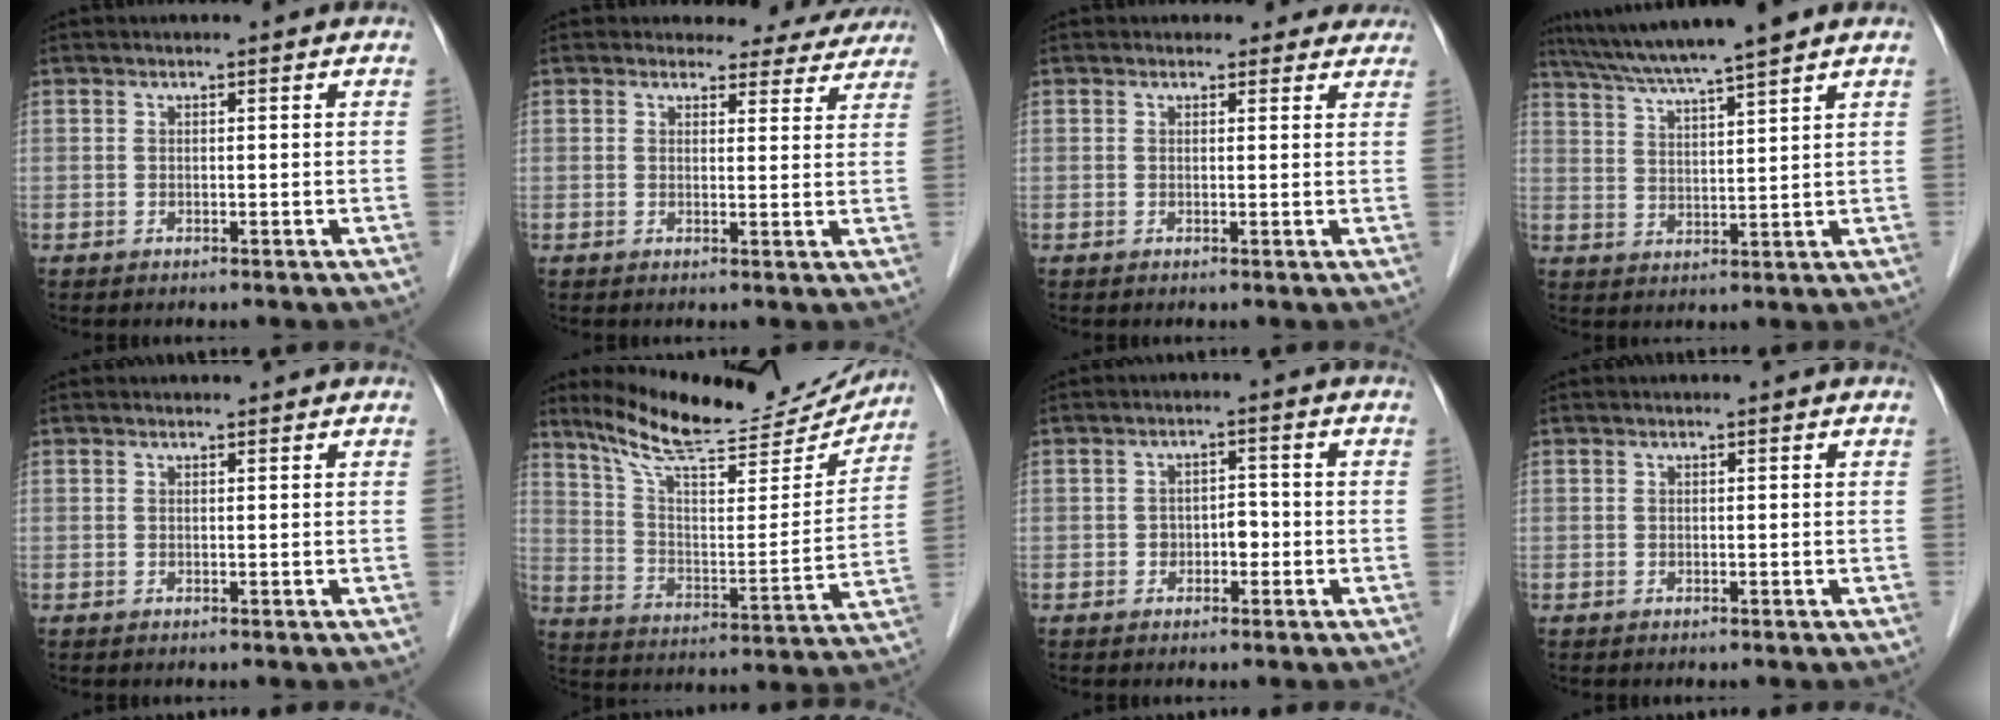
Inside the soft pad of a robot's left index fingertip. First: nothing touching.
{"total": 8.2, "force": [7.4, 3.3, 0.5], "torque": [0.024, -0.002, 0.064]}
{"total": 3.8, "force": [3.2, 2.0, -0.1], "torque": [0.018, -0.004, 0.019]}
{"total": 10.5, "force": [8.9, -1.0, 5.6], "torque": [-0.099, 0.020, 0.147]}
{"total": 0.6, "force": [0.5, 0.1, 0.0], "torque": [-0.006, 0.003, 0.009]}
{"total": 20.3, "force": [18.7, 2.9, 7.3], "torque": [-0.126, -0.026, 0.279]}
{"total": 2.6, "force": [-0.8, 1.7, 1.8], "torque": [-0.024, 0.012, -0.012]}
{"total": 0.0}